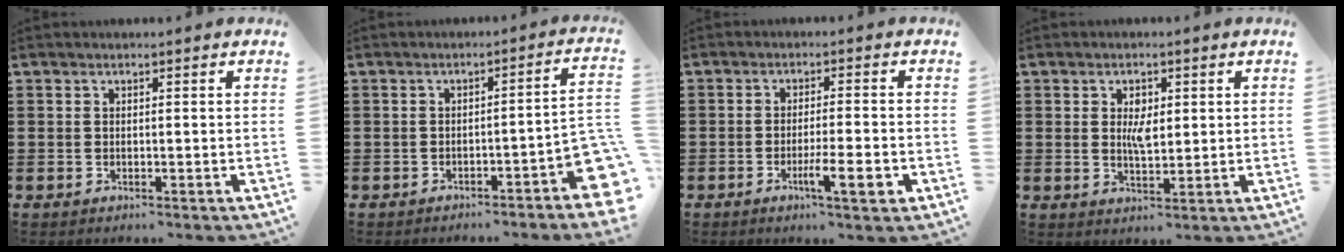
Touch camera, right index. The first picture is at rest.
{"total": 4.6, "force": [-2.9, 0.6, 3.5], "torque": [-0.049, -0.010, -0.053]}
{"total": 6.3, "force": [-2.7, 0.7, 5.7], "torque": [-0.095, -0.010, -0.043]}
{"total": 3.6, "force": [0.8, 1.7, 3.1], "torque": [-0.057, 0.003, 0.012]}